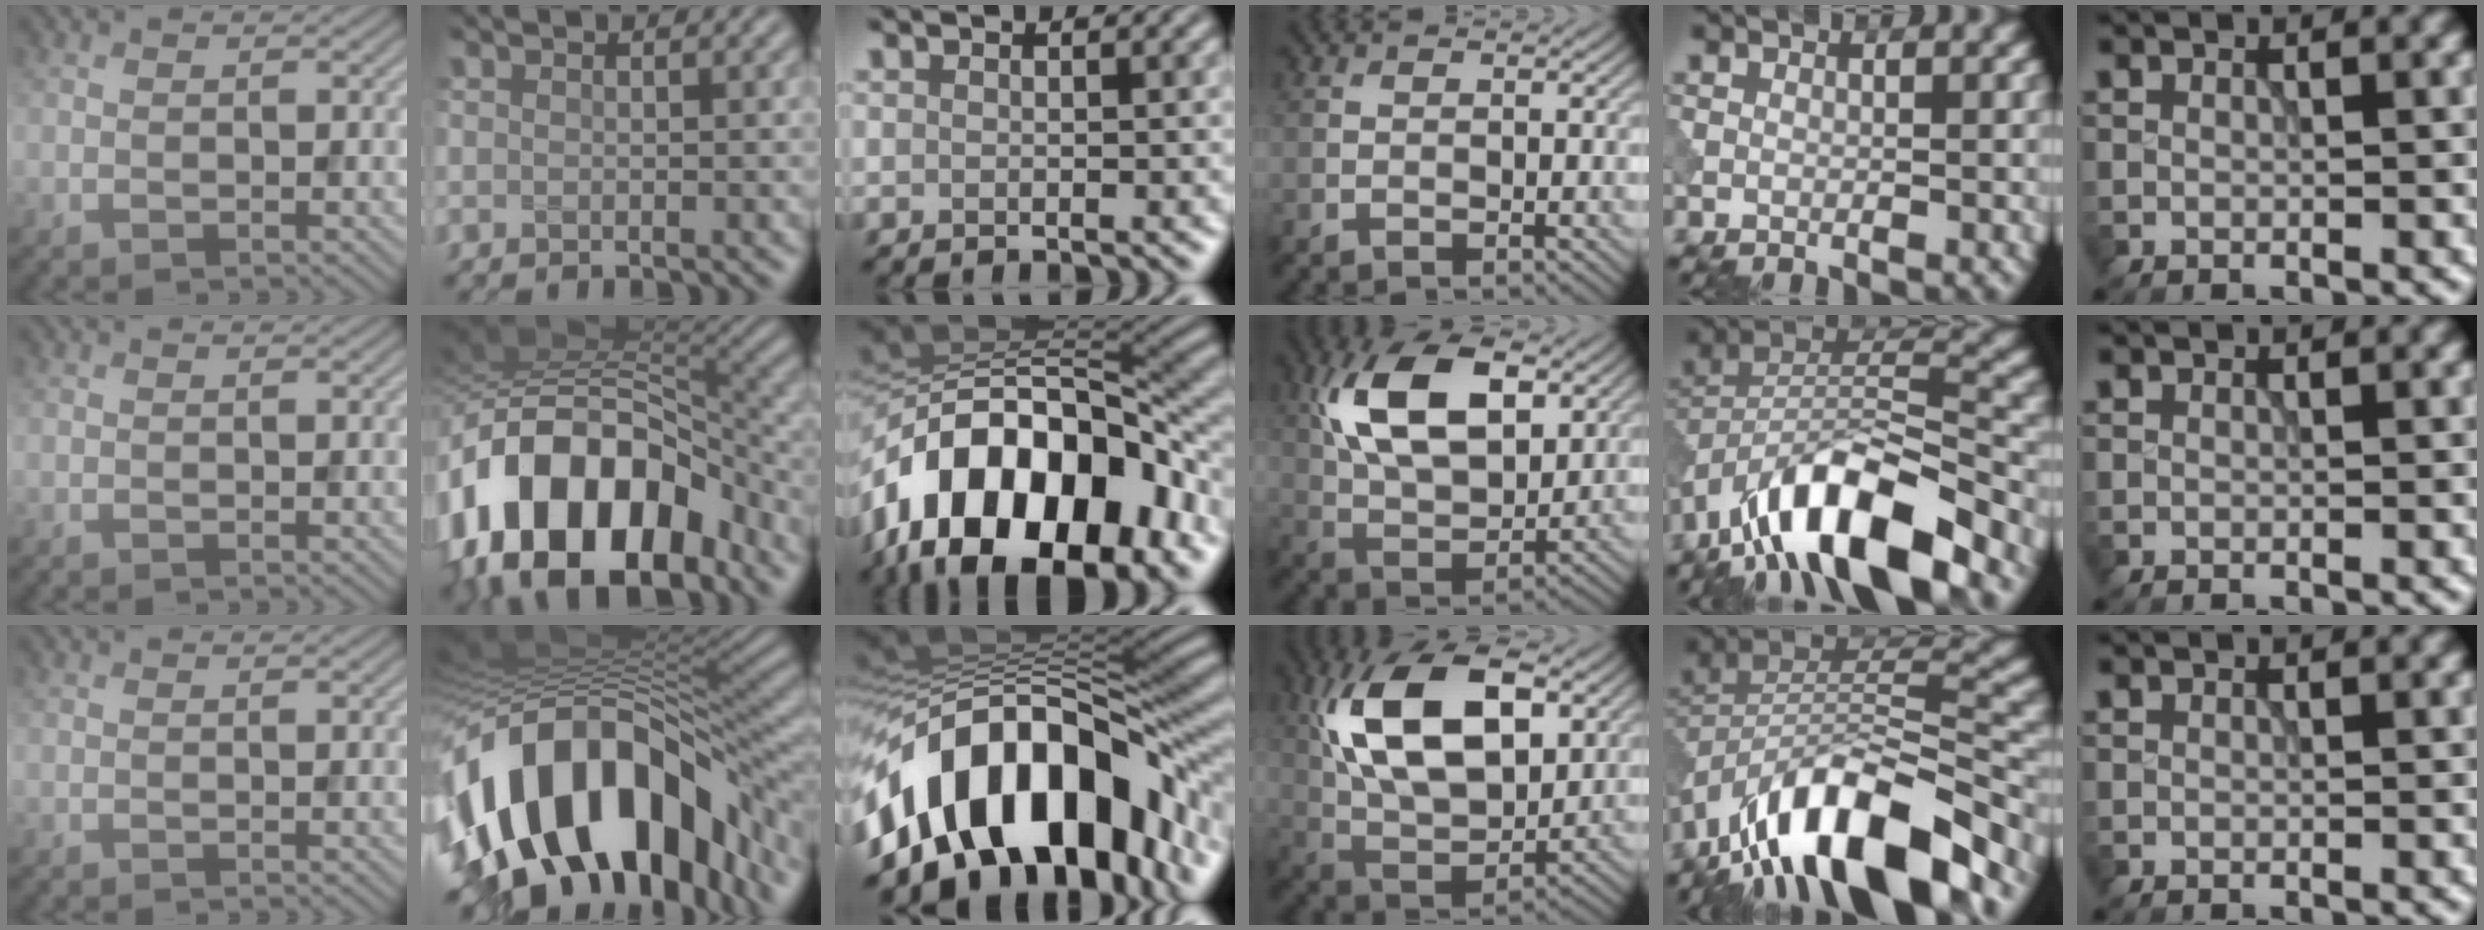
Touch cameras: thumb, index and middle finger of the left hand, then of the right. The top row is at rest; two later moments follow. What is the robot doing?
{"motion": "insert", "object": "peg toy"}